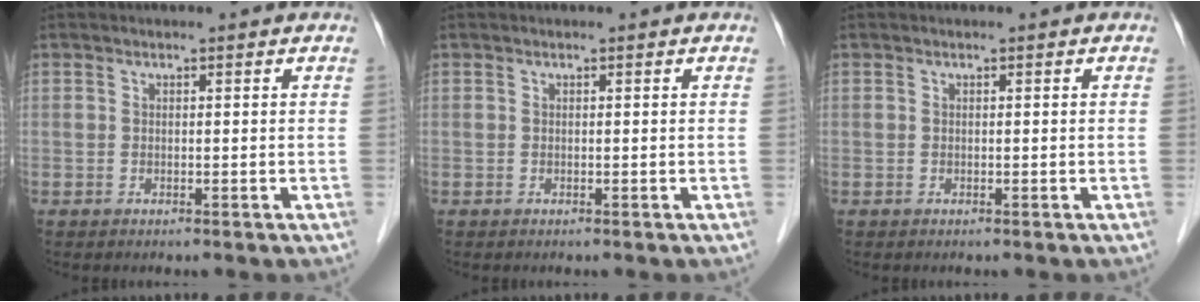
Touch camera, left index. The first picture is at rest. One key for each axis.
{"total": 0.0}
{"total": 0.0}